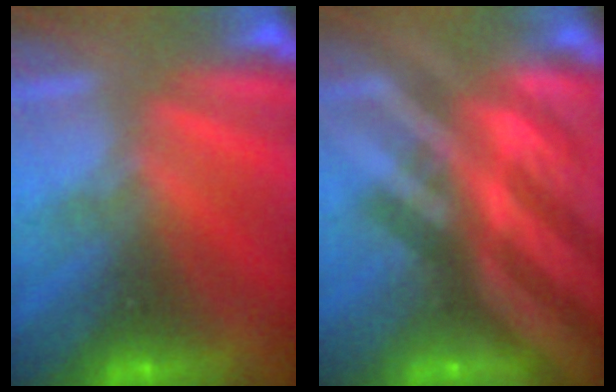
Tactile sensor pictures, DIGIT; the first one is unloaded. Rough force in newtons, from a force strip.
{"total": 6.8}